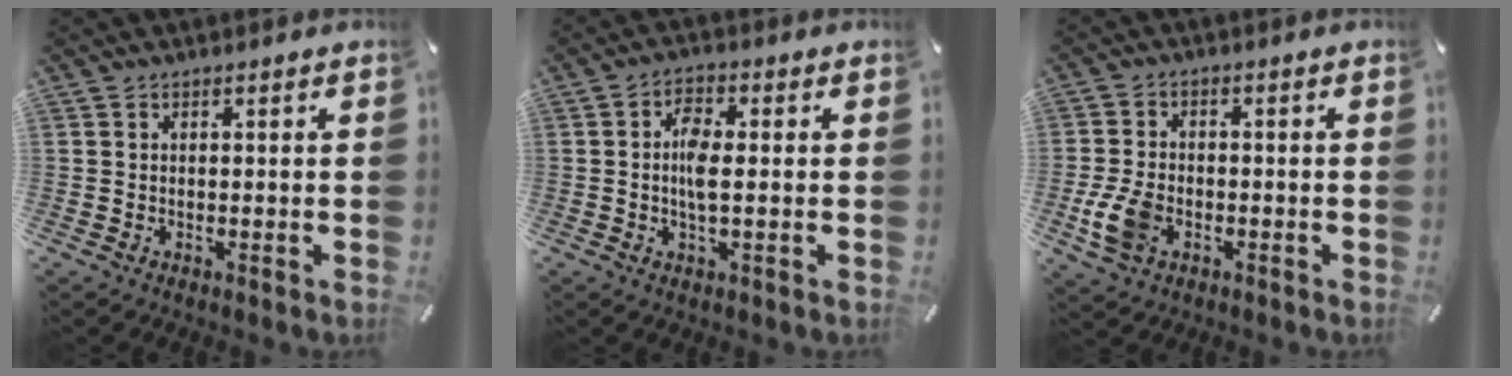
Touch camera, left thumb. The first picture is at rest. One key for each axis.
{"total": 5.6, "fx": 0.0, "fy": 2.3, "fz": 5.1, "tx": -0.110, "ty": 0.002, "tz": -0.005}
{"total": 7.7, "fx": -2.5, "fy": 5.2, "fz": 5.1, "tx": -0.118, "ty": 0.005, "tz": -0.046}